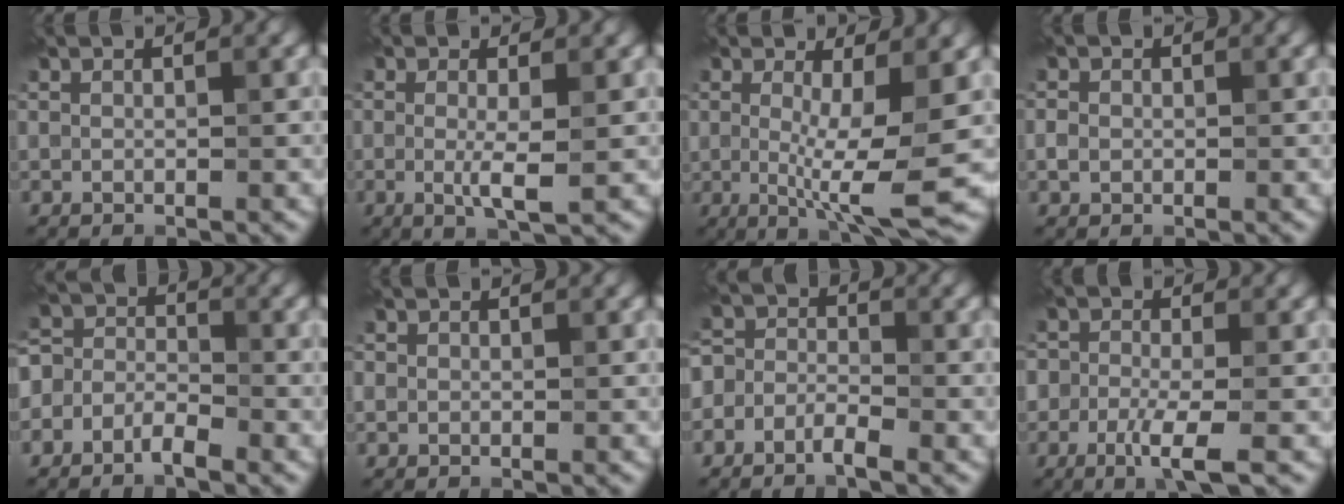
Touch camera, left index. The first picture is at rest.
{"total": 2.8, "force": [-0.2, 0.4, 2.7], "torque": [-0.052, -0.009, -0.003]}
{"total": 6.7, "force": [-0.2, 1.4, 6.6], "torque": [-0.105, -0.018, -0.001]}
{"total": 1.2, "force": [-0.2, 1.1, 0.6], "torque": [-0.009, -0.001, -0.007]}
{"total": 3.2, "force": [-1.9, 2.0, 1.7], "torque": [-0.030, 0.006, -0.050]}
{"total": 0.8, "force": [0.0, 0.7, 0.1], "torque": [0.002, -0.003, -0.002]}
{"total": 2.8, "force": [-1.6, 1.6, 1.5], "torque": [-0.028, 0.006, -0.046]}
{"total": 3.7, "force": [-1.8, 1.3, 2.9], "torque": [-0.051, 0.000, -0.041]}